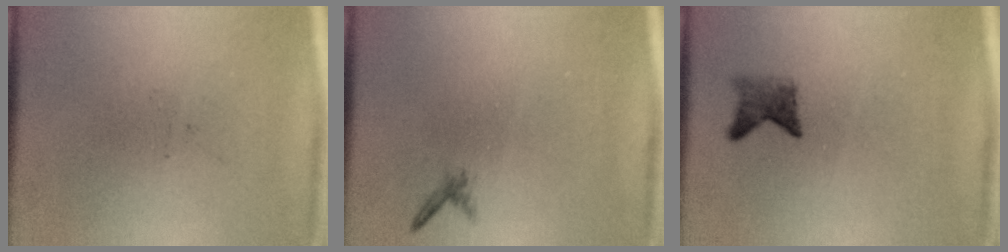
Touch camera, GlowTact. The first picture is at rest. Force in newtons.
{"total": 0.6}
{"total": 2.0}